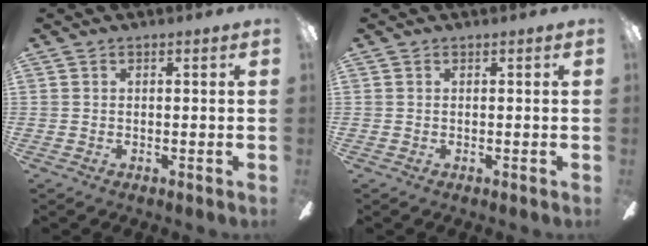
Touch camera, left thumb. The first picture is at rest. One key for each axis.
{"total": 0.0}